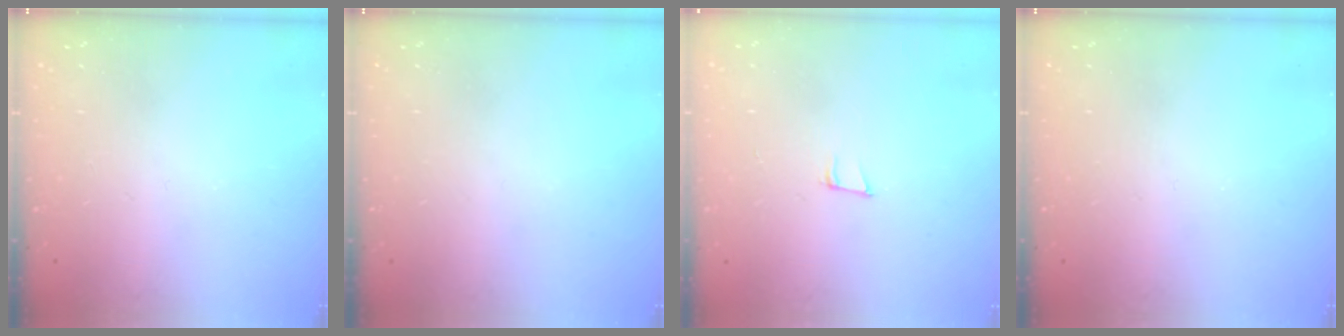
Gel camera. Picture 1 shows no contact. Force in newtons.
{"total": 0.0}
{"total": 5.8, "press": 4.7, "slide": 3.4}
{"total": 0.0}